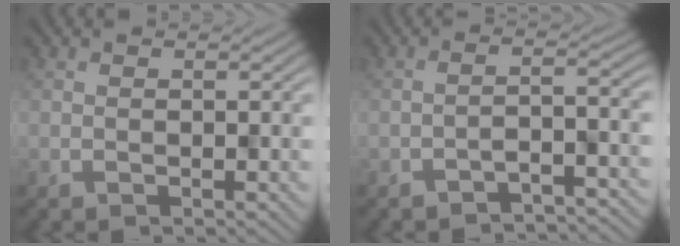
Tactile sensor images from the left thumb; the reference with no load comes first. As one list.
[{"total": 2.9, "force": [-2.8, 0.5, 0.8], "torque": [-0.002, 0.008, -0.051]}]